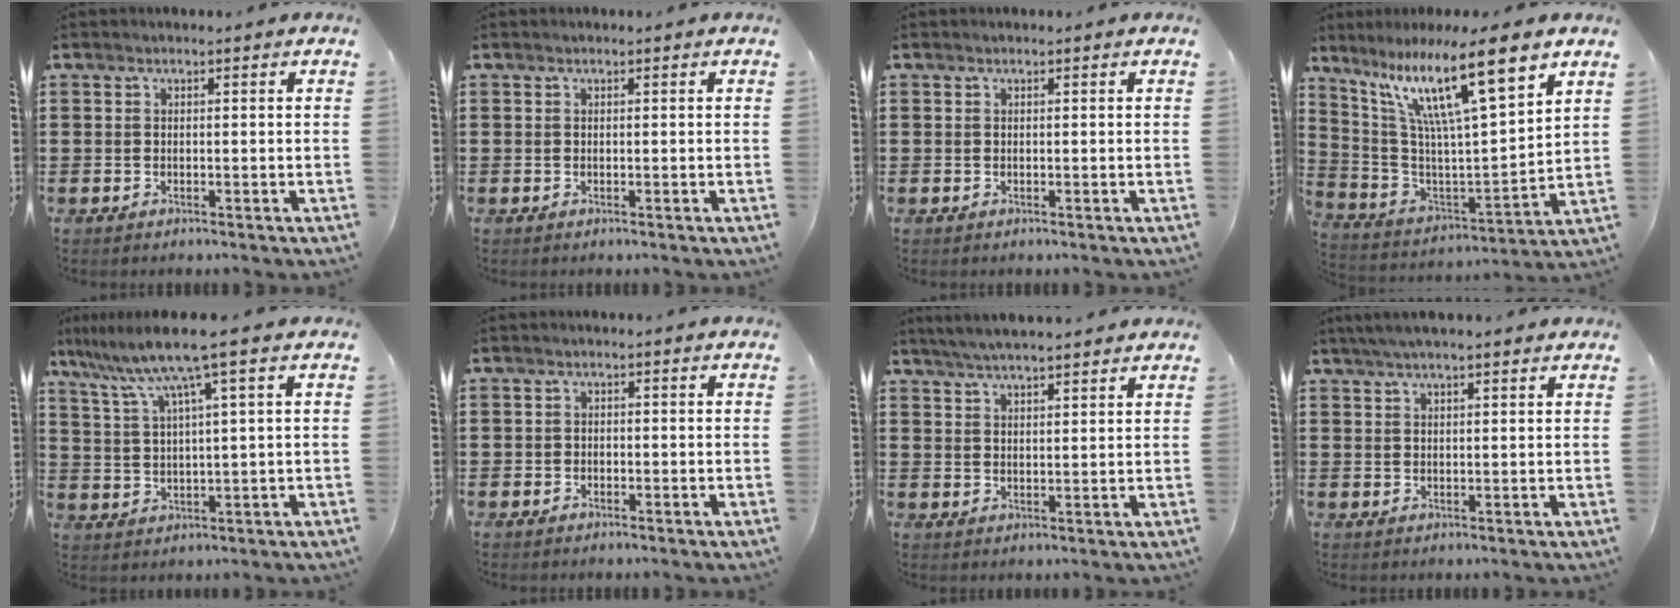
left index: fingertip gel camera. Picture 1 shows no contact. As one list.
[{"total": 0.0}, {"total": 0.0}, {"total": 15.5, "force": [9.2, 3.7, 12.0], "torque": [-0.226, -0.037, 0.149]}, {"total": 8.0, "force": [4.7, -0.2, 6.4], "torque": [-0.148, -0.022, 0.075]}, {"total": 1.0, "force": [-0.8, 0.6, 0.1], "torque": [-0.005, 0.003, -0.018]}, {"total": 4.0, "force": [3.7, -0.1, 1.3], "torque": [-0.036, -0.006, 0.068]}, {"total": 3.2, "force": [2.5, 0.4, 2.0], "torque": [-0.043, 0.004, 0.047]}]